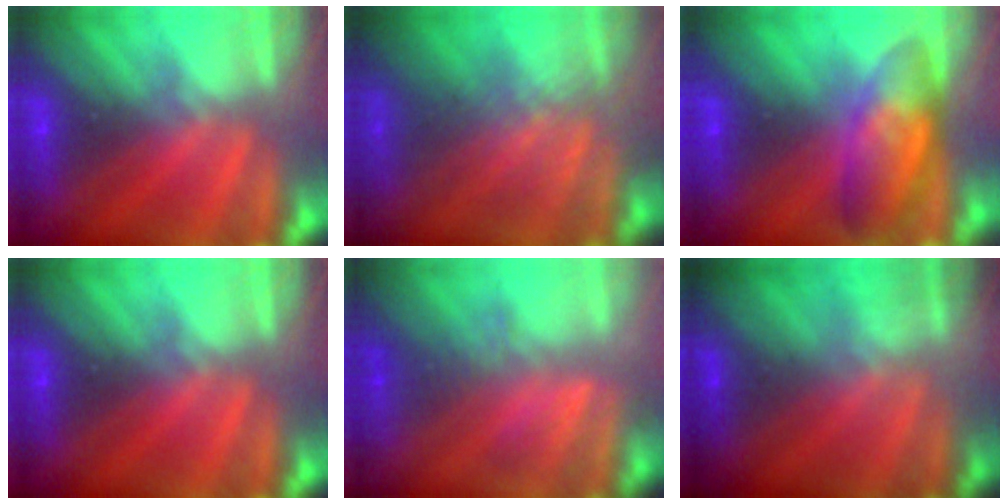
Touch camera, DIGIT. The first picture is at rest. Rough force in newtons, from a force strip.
{"total": 3.2}
{"total": 7.4}
{"total": 0.0}
{"total": 2.8}
{"total": 1.8}